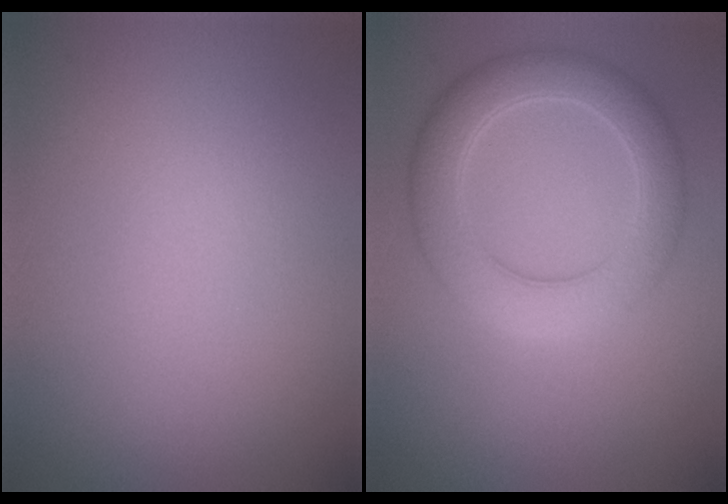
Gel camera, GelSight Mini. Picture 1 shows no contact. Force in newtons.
{"total": 5.4, "press": 5.3, "slide": 0.3}